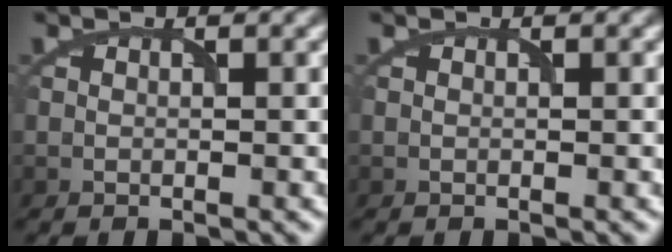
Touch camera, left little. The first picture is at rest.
{"total": 0.0}